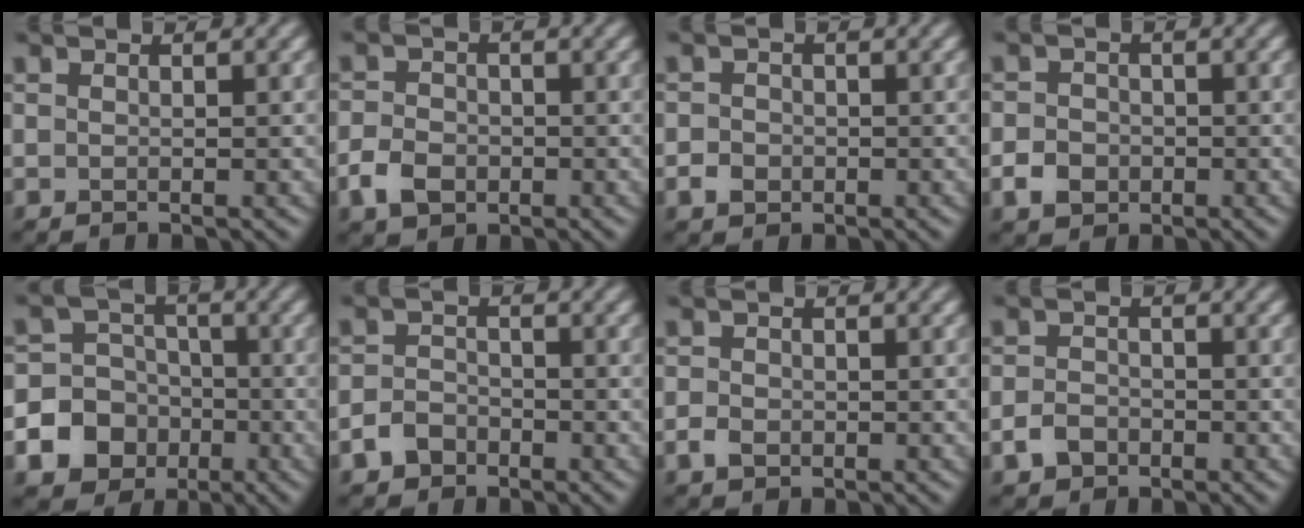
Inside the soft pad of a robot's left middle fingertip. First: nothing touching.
{"total": 3.4, "force": [-2.0, 2.4, 1.5], "torque": [-0.029, -0.003, -0.043]}
{"total": 1.6, "force": [-1.0, 1.3, 0.3], "torque": [0.007, 0.001, -0.018]}
{"total": 2.6, "force": [-1.4, 2.0, 0.8], "torque": [-0.009, 0.000, -0.029]}
{"total": 11.6, "force": [-5.0, 10.3, 2.0], "torque": [-0.066, -0.030, -0.090]}
{"total": 2.6, "force": [-2.0, 1.5, 0.5], "torque": [-0.008, 0.001, -0.040]}
{"total": 1.5, "force": [-1.0, 1.0, 0.4], "torque": [-0.005, -0.002, -0.019]}
{"total": 2.2, "force": [-1.6, 1.3, 0.6], "torque": [-0.008, -0.001, -0.032]}